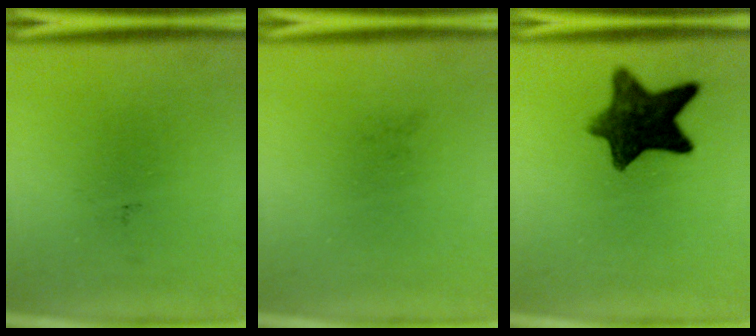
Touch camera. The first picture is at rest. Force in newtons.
{"total": 0.0}
{"total": 10.2}